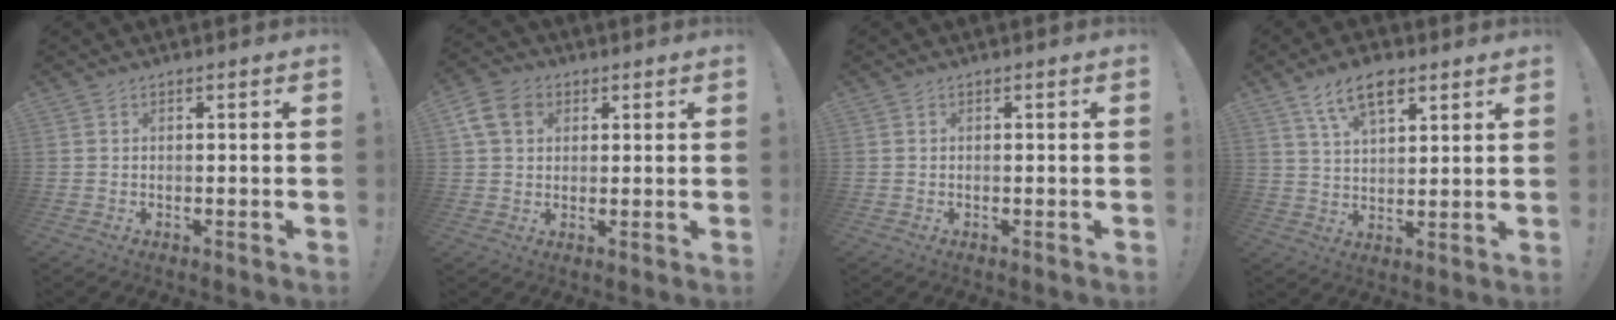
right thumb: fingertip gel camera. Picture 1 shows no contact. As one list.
[{"total": 9.5, "force": [3.7, 7.3, 4.8], "torque": [-0.087, -0.002, 0.075]}, {"total": 0.0}, {"total": 10.3, "force": [6.1, 4.8, 6.8], "torque": [-0.111, -0.018, 0.110]}]